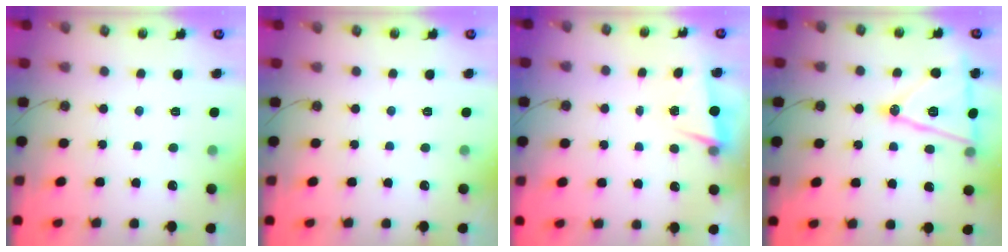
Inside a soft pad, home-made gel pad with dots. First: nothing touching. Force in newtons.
{"total": 0.0}
{"total": 2.8, "press": 1.8, "slide": 2.2}
{"total": 15.9, "press": 15.4, "slide": 3.7}